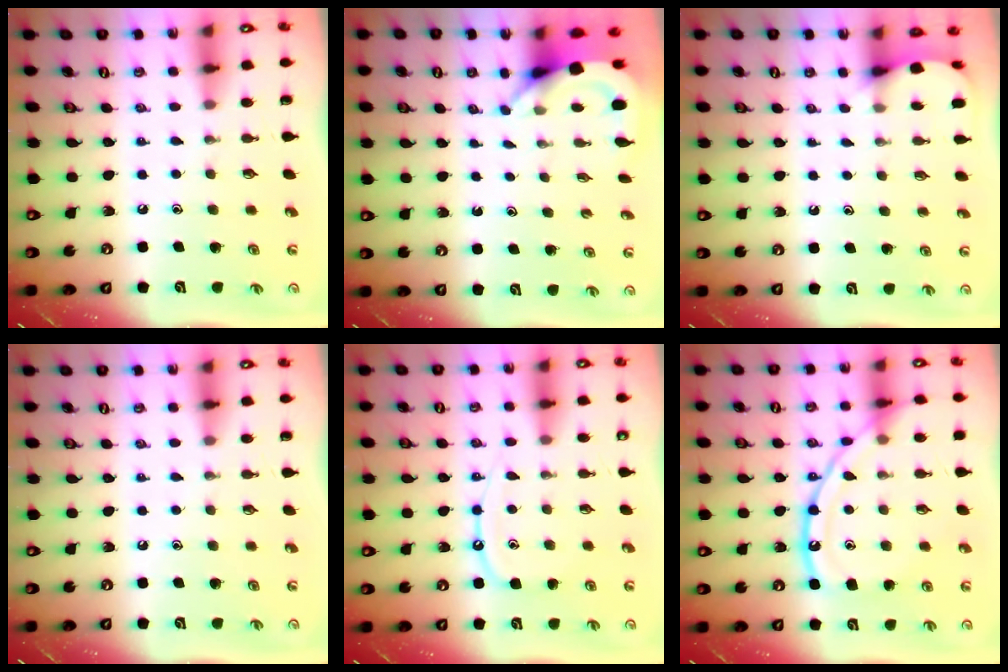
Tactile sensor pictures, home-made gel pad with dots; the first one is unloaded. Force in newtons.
{"total": 3.5, "press": 3.5, "slide": 0.2}
{"total": 4.6, "press": 4.5, "slide": 0.5}
{"total": 0.0}
{"total": 8.9, "press": 8.9, "slide": 0.9}
{"total": 15.1, "press": 15.0, "slide": 1.4}